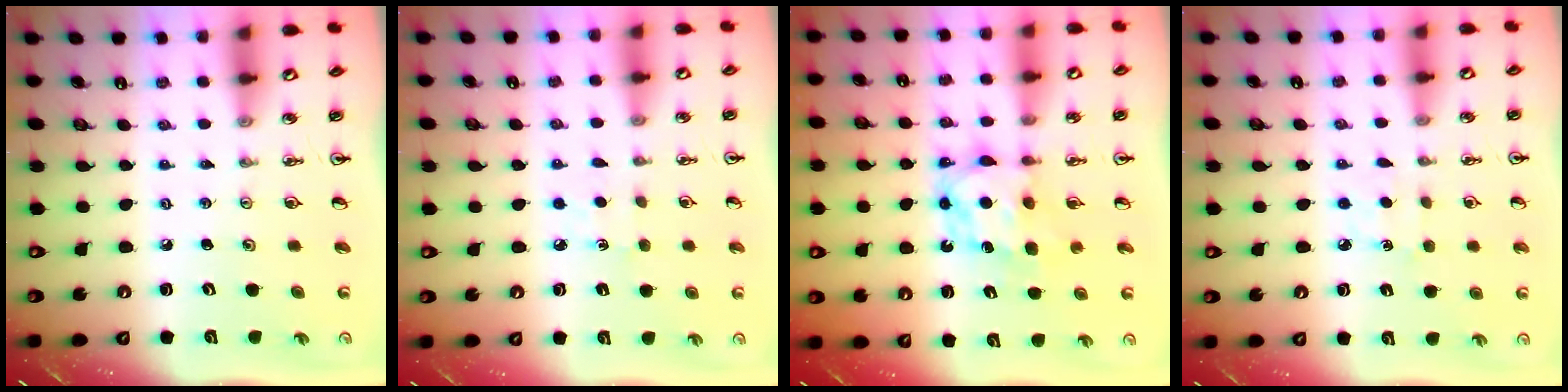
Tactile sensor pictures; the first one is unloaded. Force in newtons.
{"total": 4.8, "press": 4.7, "slide": 0.5}
{"total": 7.3, "press": 7.3, "slide": 0.2}
{"total": 3.7, "press": 3.7, "slide": 0.4}